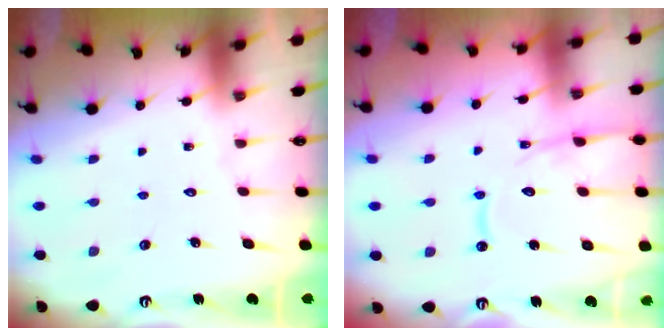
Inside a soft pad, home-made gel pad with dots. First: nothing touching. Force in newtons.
{"total": 14.1, "press": 14.0, "slide": 1.5}